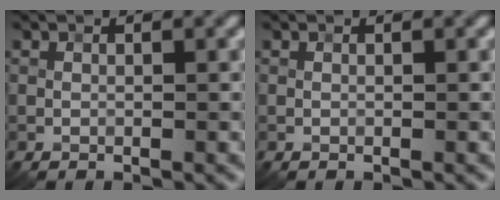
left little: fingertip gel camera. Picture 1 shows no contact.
{"total": 0.0}